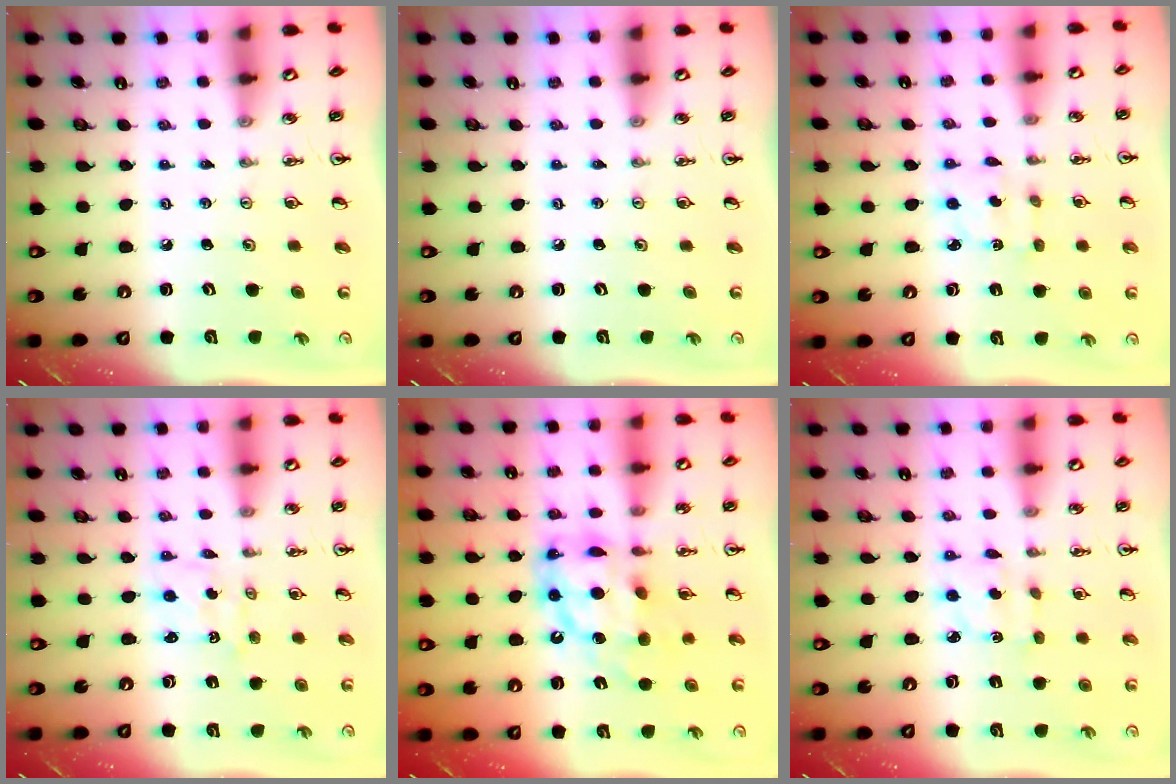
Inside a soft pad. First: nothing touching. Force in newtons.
{"total": 0.0}
{"total": 2.3, "press": 2.3, "slide": 0.2}
{"total": 1.1, "press": 0.7, "slide": 0.8}
{"total": 14.3, "press": 14.2, "slide": 1.3}
{"total": 3.4, "press": 3.3, "slide": 0.7}